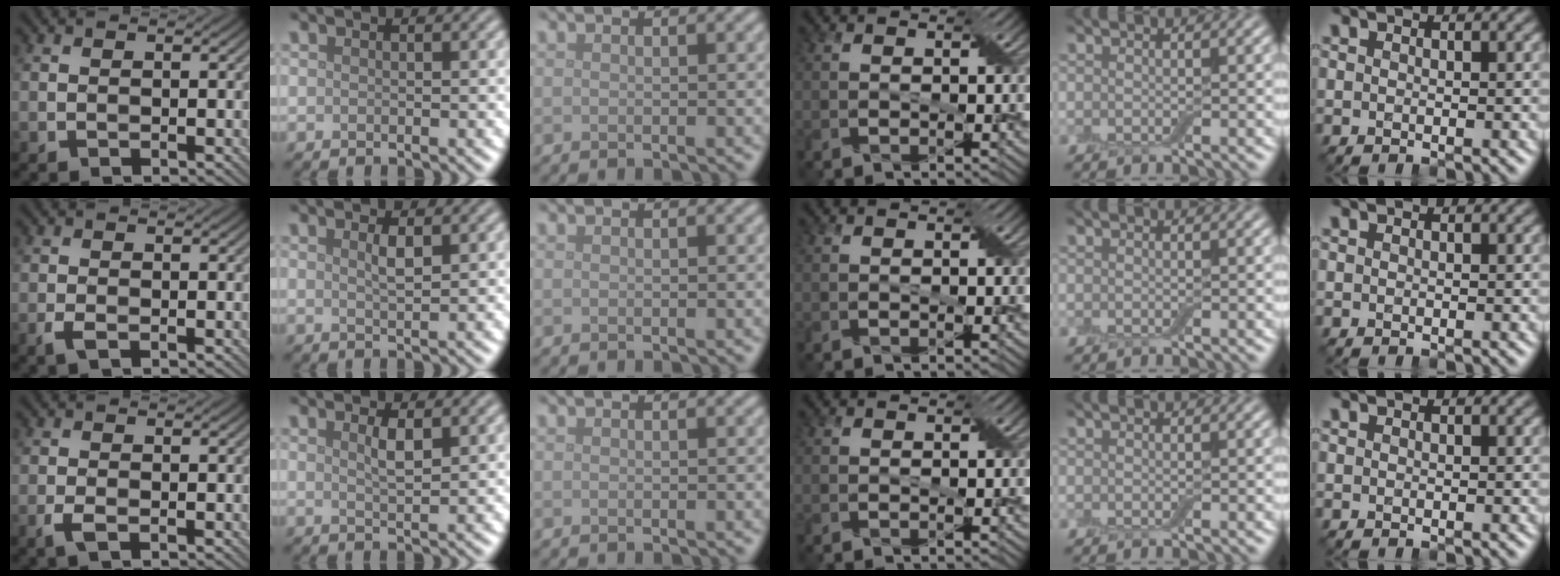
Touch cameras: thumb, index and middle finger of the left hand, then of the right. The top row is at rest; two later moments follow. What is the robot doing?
{"motion": "insert", "object": "box of matches"}